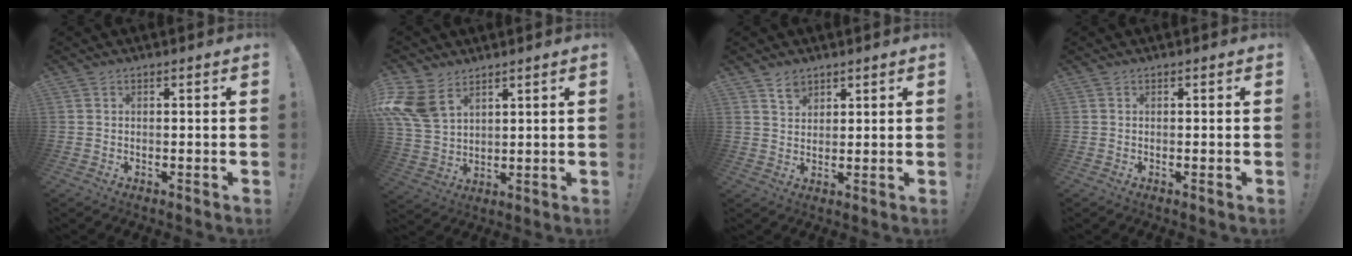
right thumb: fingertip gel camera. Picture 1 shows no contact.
{"total": 12.4, "force": [6.4, 8.1, 7.0], "torque": [-0.151, -0.026, 0.130]}
{"total": 4.1, "force": [3.1, 2.4, 1.1], "torque": [-0.007, -0.018, 0.056]}
{"total": 0.0}